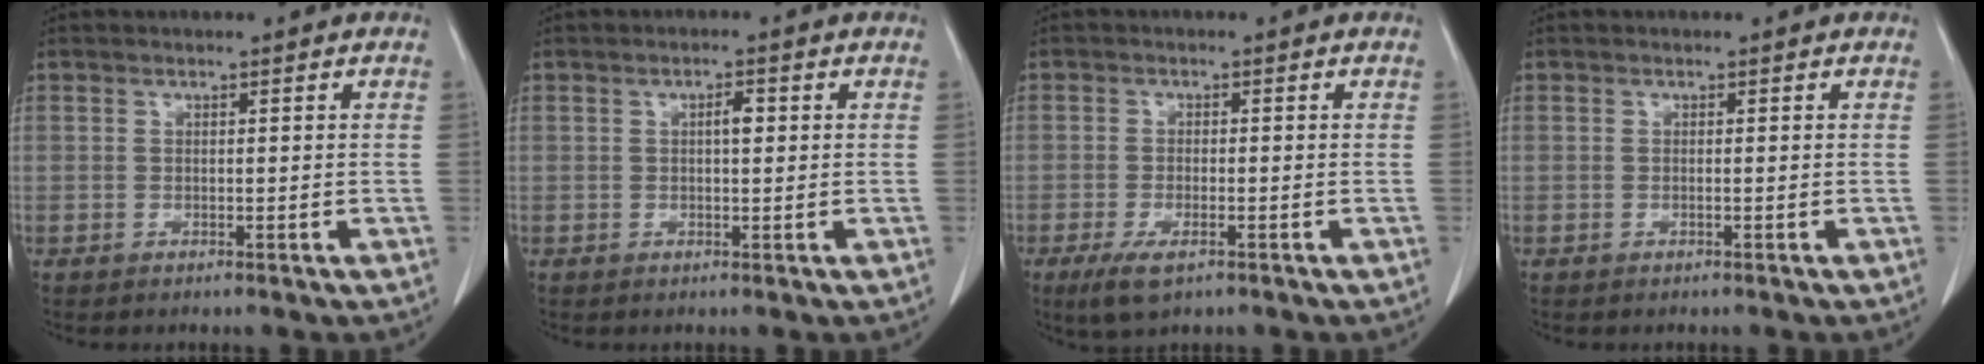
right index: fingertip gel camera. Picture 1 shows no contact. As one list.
[{"total": 1.9, "force": [0.4, 0.6, 1.8], "torque": [-0.032, 0.003, 0.006]}, {"total": 4.5, "force": [-2.5, 1.4, 3.5], "torque": [-0.072, -0.009, -0.038]}, {"total": 0.0}]